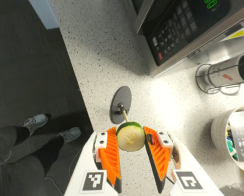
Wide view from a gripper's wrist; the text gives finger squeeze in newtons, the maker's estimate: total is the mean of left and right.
{"total": 9.5, "left": 9.5, "right": 9.5}